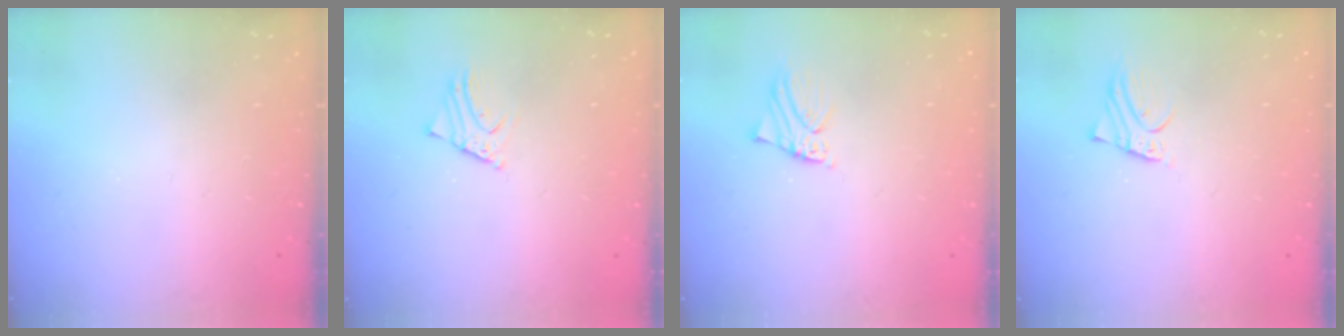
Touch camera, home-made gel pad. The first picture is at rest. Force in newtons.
{"total": 2.2, "press": 2.2, "slide": 0.0}
{"total": 1.5, "press": 1.5, "slide": 0.1}
{"total": 2.6, "press": 2.6, "slide": 0.0}